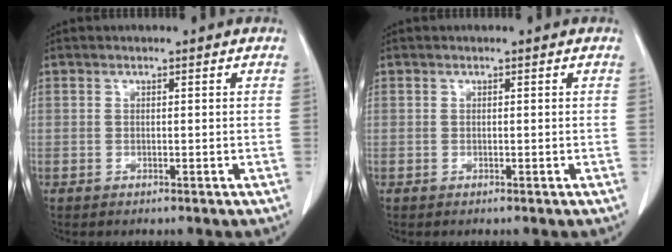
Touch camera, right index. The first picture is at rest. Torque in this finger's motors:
{"motor_torque": [0.00, 0.00, 0.01, 0.00]}